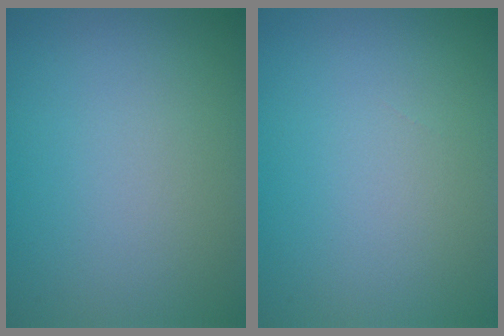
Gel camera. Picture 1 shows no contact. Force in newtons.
{"total": 0.0}